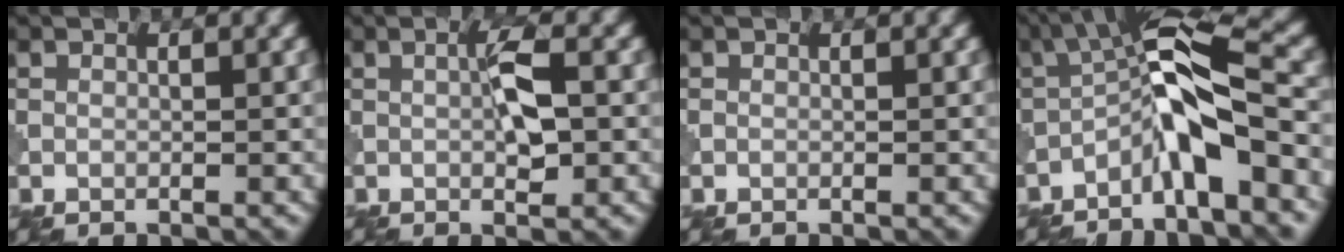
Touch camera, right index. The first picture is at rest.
{"total": 3.0, "force": [0.0, 0.5, 3.0], "torque": [-0.056, 0.003, 0.000]}
{"total": 0.0}
{"total": 7.8, "force": [-3.3, 1.5, 7.0], "torque": [-0.120, 0.025, -0.074]}